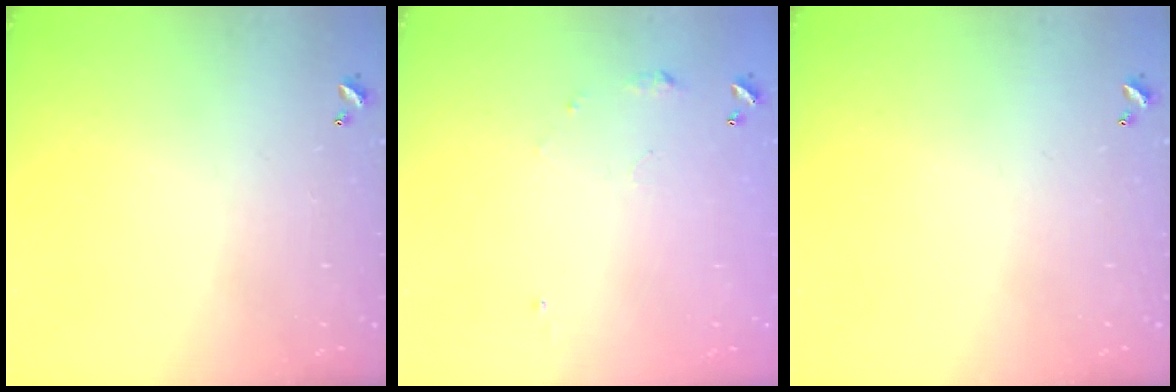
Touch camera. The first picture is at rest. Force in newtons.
{"total": 5.9, "press": 5.9, "slide": 0.8}
{"total": 0.0}